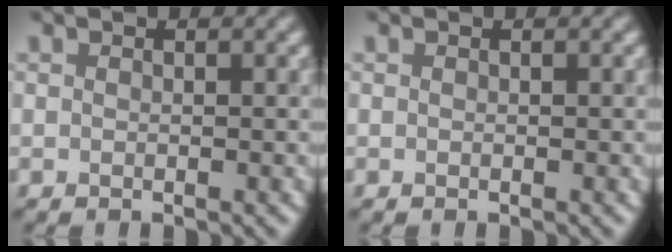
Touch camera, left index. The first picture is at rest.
{"total": 0.0}